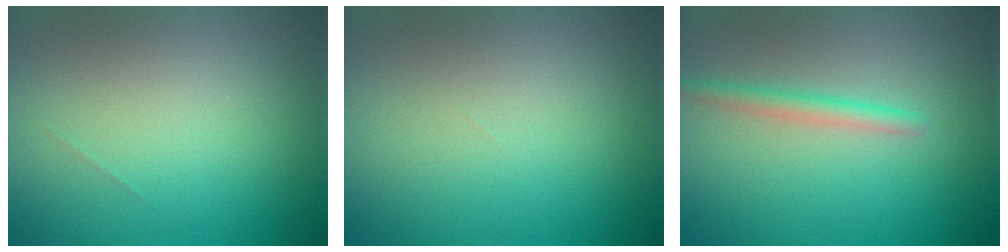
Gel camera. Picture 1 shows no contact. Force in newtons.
{"total": 0.0}
{"total": 1.8, "press": 1.8, "slide": 0.1}